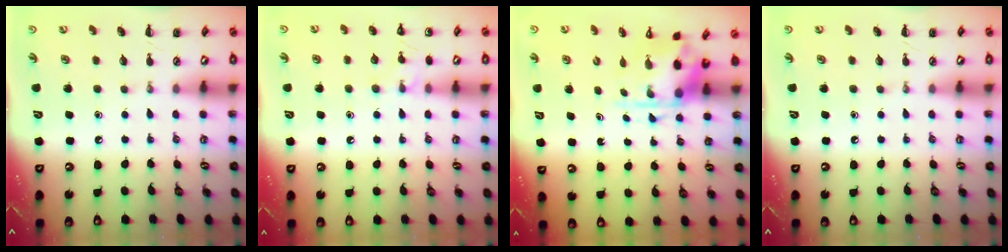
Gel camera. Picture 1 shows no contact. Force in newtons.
{"total": 9.1, "press": 8.9, "slide": 2.1}
{"total": 3.9, "press": 3.8, "slide": 0.9}
{"total": 0.0}